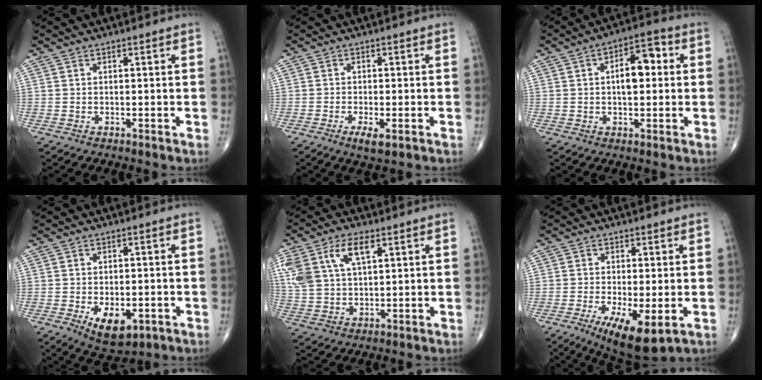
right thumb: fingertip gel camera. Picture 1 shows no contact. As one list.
[{"total": 3.4, "force": [-1.6, 0.9, 2.8], "torque": [-0.053, -0.006, -0.026]}, {"total": 8.7, "force": [1.1, 4.2, 7.6], "torque": [-0.104, 0.019, 0.010]}, {"total": 7.9, "force": [-2.8, 4.3, 6.1], "torque": [-0.083, -0.001, -0.029]}, {"total": 12.4, "force": [5.4, 6.3, 9.2], "torque": [-0.197, 0.000, 0.109]}, {"total": 10.3, "force": [-3.8, 3.1, 9.0], "torque": [-0.154, -0.019, -0.053]}]